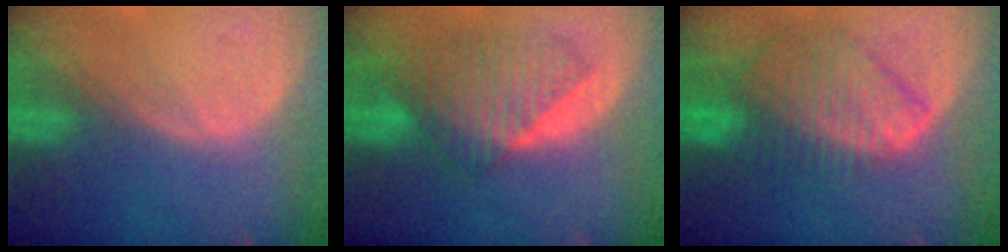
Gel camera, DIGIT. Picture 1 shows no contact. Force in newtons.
{"total": 7.6, "press": 7.5, "slide": 0.7}
{"total": 8.7, "press": 7.7, "slide": 4.1}